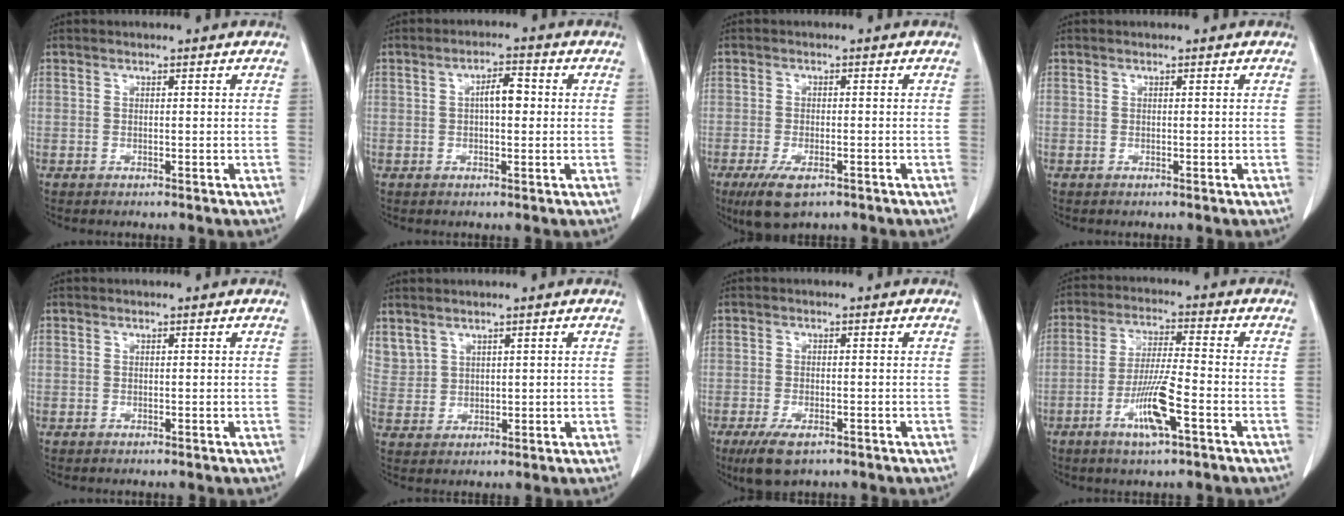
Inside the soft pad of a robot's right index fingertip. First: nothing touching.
{"total": 3.8, "force": [0.3, 1.3, 3.5], "torque": [-0.060, 0.010, 0.004]}
{"total": 5.6, "force": [-3.4, 1.9, 4.0], "torque": [-0.081, -0.015, -0.053]}
{"total": 0.0}
{"total": 0.0}
{"total": 5.5, "force": [3.9, 3.7, 1.2], "torque": [-0.035, 0.011, 0.096]}
{"total": 5.1, "force": [-3.3, 1.8, 3.5], "torque": [-0.073, -0.013, -0.051]}
{"total": 8.6, "force": [-3.7, 0.6, 7.7], "torque": [-0.151, -0.007, -0.066]}